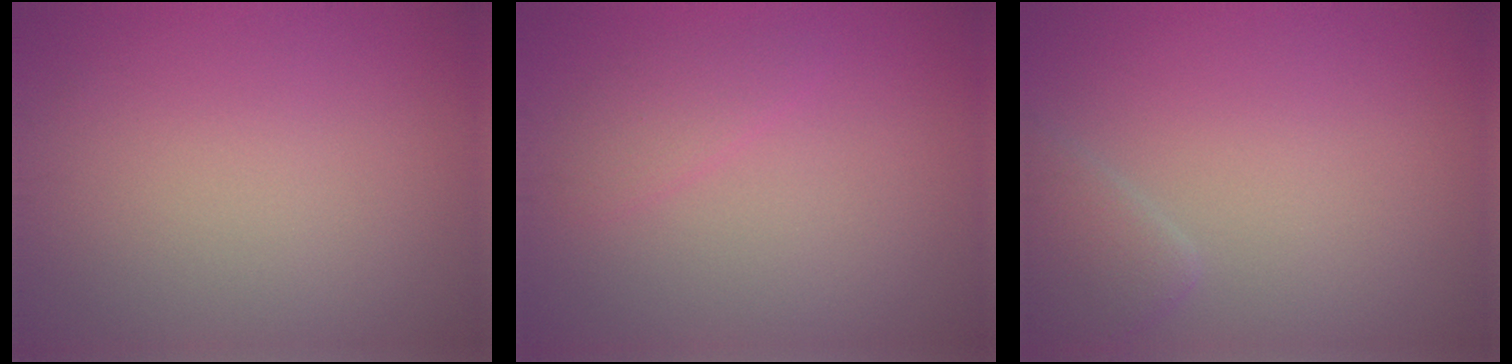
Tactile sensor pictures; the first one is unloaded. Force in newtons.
{"total": 1.5, "press": 1.5, "slide": 0.1}
{"total": 2.3, "press": 2.3, "slide": 0.2}